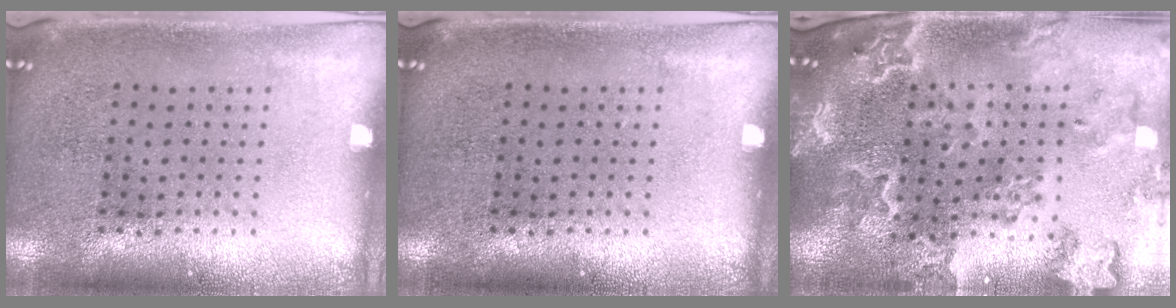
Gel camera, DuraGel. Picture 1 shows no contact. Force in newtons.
{"total": 0.0}
{"total": 2.4, "press": 2.3, "slide": 0.7}